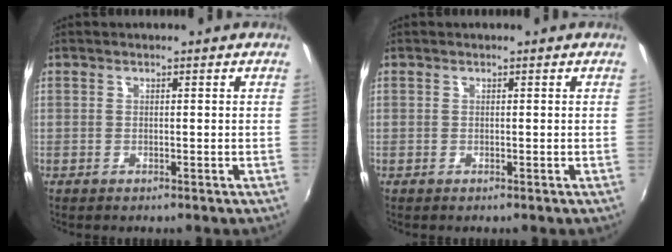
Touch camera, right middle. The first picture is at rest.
{"total": 0.0}